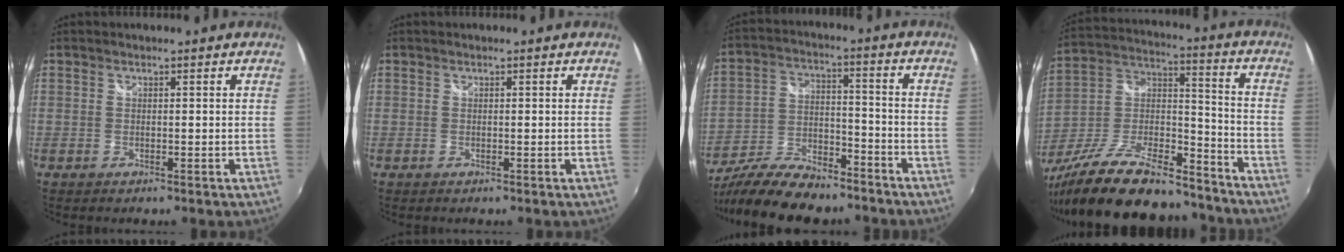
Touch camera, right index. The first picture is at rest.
{"total": 0.0}
{"total": 18.4, "force": [-14.7, 6.2, 9.2], "torque": [-0.185, -0.015, -0.246]}
{"total": 26.7, "force": [-20.1, 9.1, 15.1], "torque": [-0.288, -0.005, -0.313]}